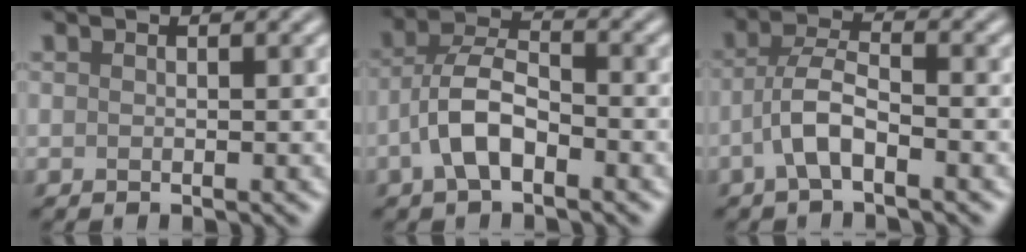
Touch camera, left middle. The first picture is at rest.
{"total": 5.0, "force": [-2.1, 2.3, 3.9], "torque": [-0.075, 0.011, -0.047]}
{"total": 4.0, "force": [-1.7, 1.4, 3.3], "torque": [-0.067, 0.008, -0.041]}